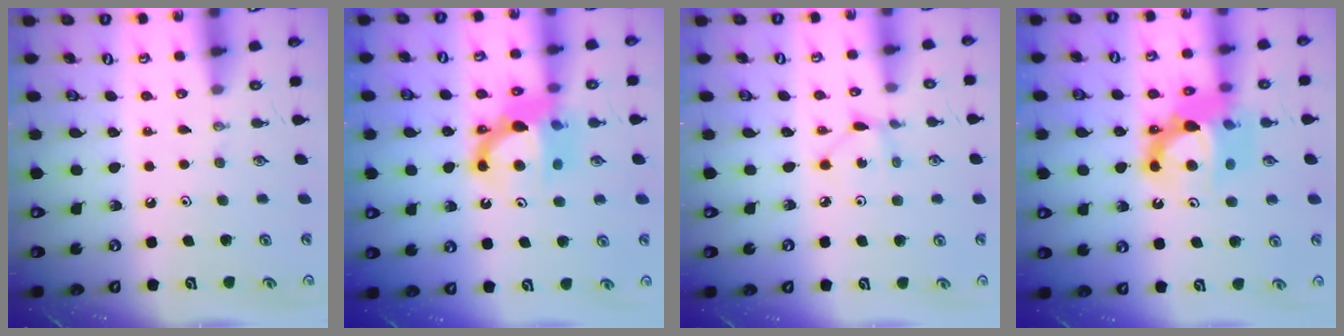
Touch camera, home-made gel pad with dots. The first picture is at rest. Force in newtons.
{"total": 10.6, "press": 10.3, "slide": 2.1}
{"total": 2.9, "press": 2.9, "slide": 0.2}
{"total": 13.3, "press": 13.2, "slide": 1.6}